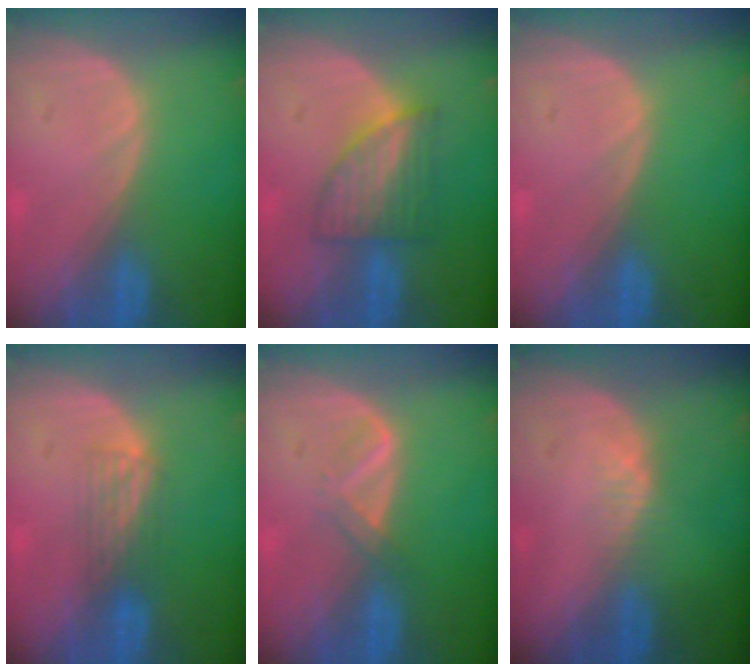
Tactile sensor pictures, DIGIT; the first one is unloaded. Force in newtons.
{"total": 5.9, "press": 5.9, "slide": 0.4}
{"total": 0.0}
{"total": 2.9, "press": 2.6, "slide": 1.2}
{"total": 2.1, "press": 2.1, "slide": 0.2}
{"total": 1.4, "press": 1.2, "slide": 0.7}